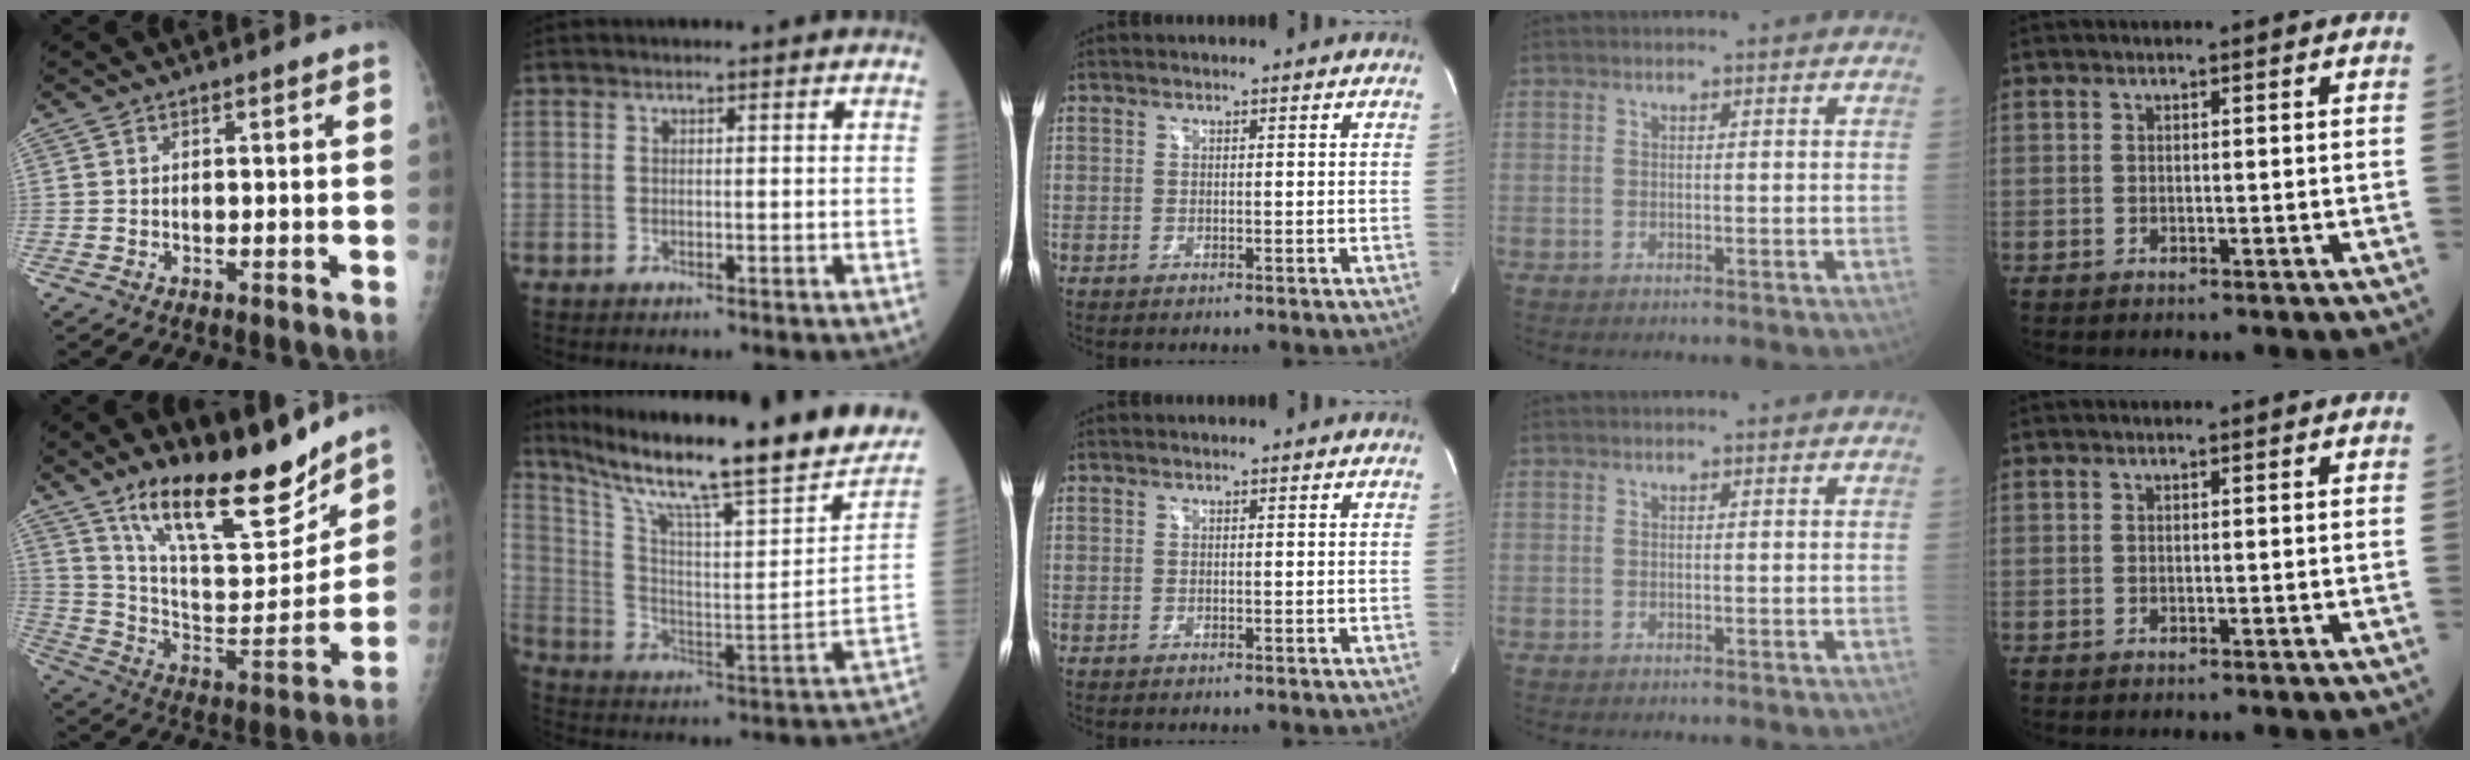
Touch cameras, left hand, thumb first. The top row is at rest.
{"thumb": {"total": 22.4, "force": [16.5, 7.0, 13.4], "torque": [-0.175, -0.090, 0.281]}, "index": {"total": 27.5, "force": [22.0, 1.9, 16.4], "torque": [-0.276, -0.038, 0.322]}}